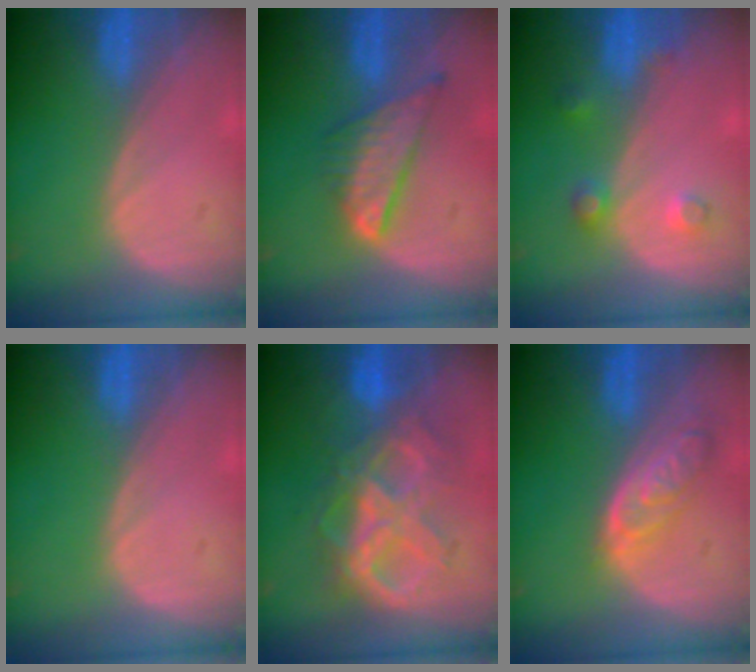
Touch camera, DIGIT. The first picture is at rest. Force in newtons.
{"total": 7.9, "press": 6.7, "slide": 4.3}
{"total": 3.4, "press": 3.2, "slide": 1.1}
{"total": 0.0}
{"total": 10.3, "press": 10.2, "slide": 1.3}
{"total": 6.4, "press": 5.7, "slide": 2.9}